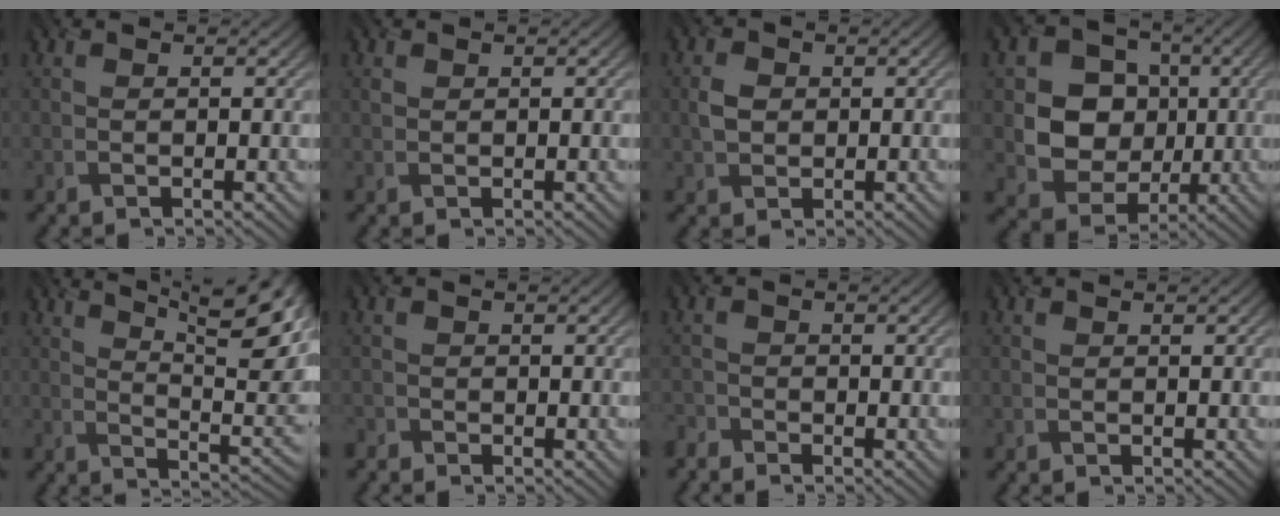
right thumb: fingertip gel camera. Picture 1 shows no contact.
{"total": 0.5, "force": [0.2, 0.5, 0.1], "torque": [-0.008, -0.003, 0.006]}
{"total": 2.4, "force": [0.2, 2.0, 1.4], "torque": [-0.033, 0.001, 0.001]}
{"total": 9.4, "force": [0.5, 8.2, 4.5], "torque": [-0.095, -0.005, -0.001]}
{"total": 16.2, "force": [9.0, 4.6, 12.7], "torque": [-0.175, 0.023, 0.130]}
{"total": 1.1, "force": [-1.0, 0.5, -0.1], "torque": [0.004, 0.001, -0.025]}
{"total": 1.8, "force": [-1.8, 0.5, 0.1], "torque": [-0.004, -0.001, -0.045]}
{"total": 0.0}